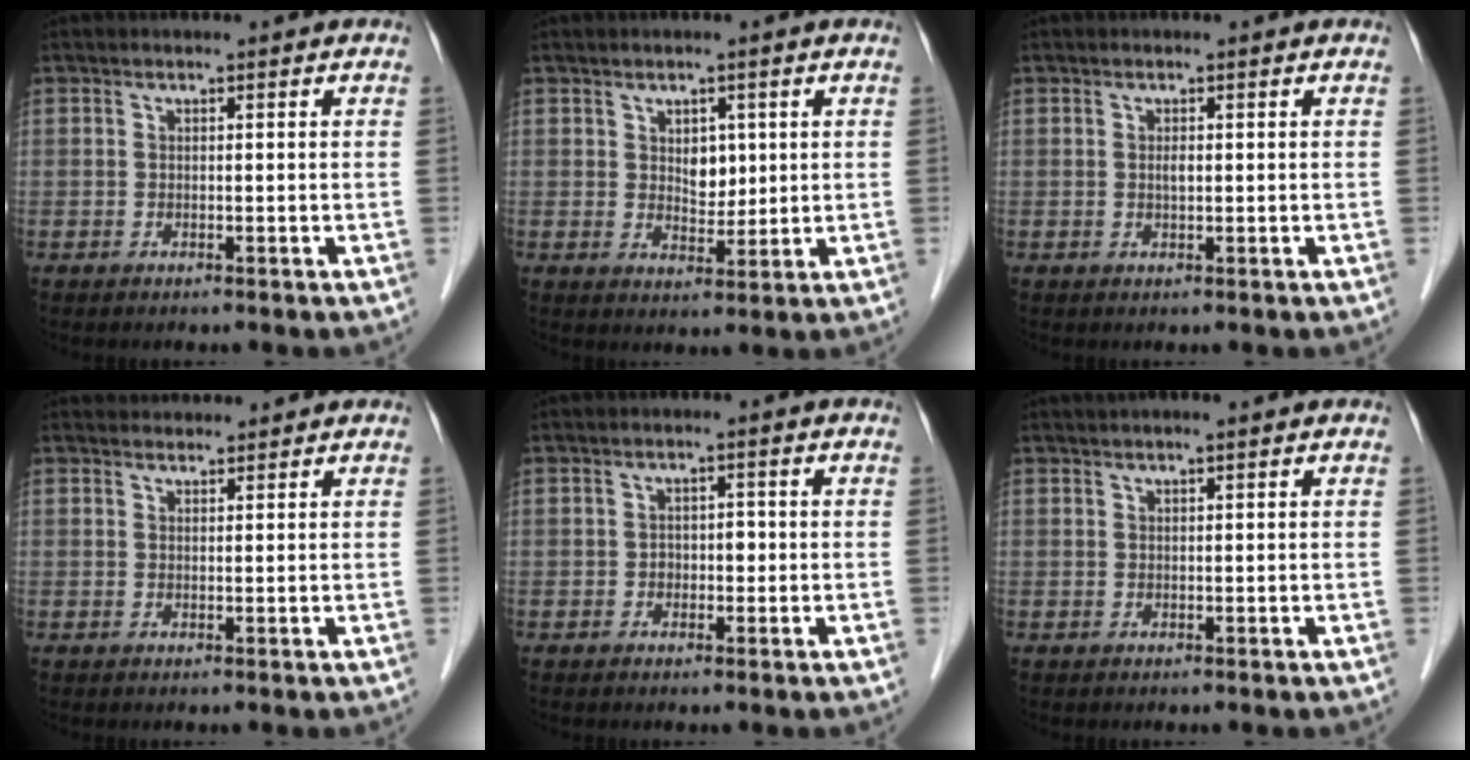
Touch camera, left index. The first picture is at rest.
{"total": 3.5, "force": [1.0, 2.2, 2.5], "torque": [-0.037, -0.002, 0.019]}
{"total": 0.9, "force": [0.0, 0.2, 0.9], "torque": [-0.015, -0.003, -0.001]}
{"total": 2.6, "force": [2.6, 0.5, 0.0], "torque": [-0.004, 0.021, 0.041]}
{"total": 1.9, "force": [-0.4, 1.3, 1.3], "torque": [-0.015, 0.004, -0.007]}
{"total": 2.4, "force": [1.9, 0.0, 1.6], "torque": [-0.018, 0.021, 0.029]}